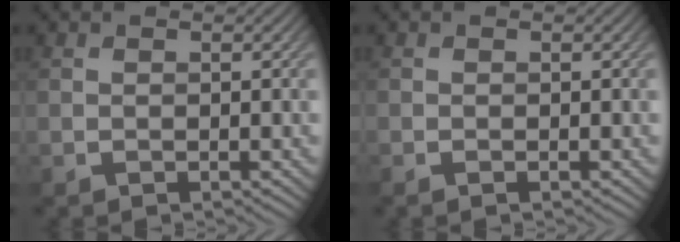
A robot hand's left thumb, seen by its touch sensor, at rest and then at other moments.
{"total": 0.0}